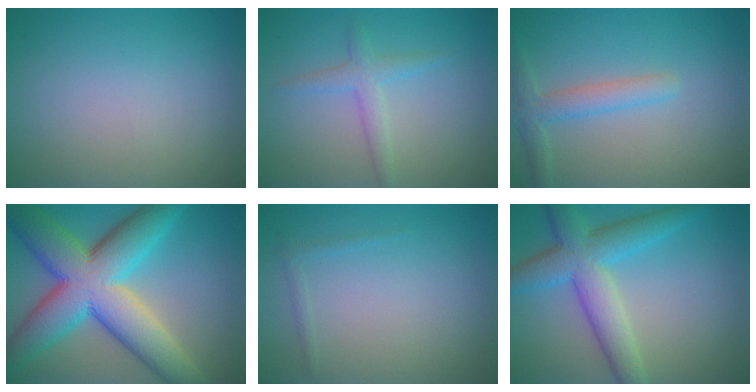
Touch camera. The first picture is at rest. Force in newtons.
{"total": 2.2, "press": 2.2, "slide": 0.1}
{"total": 2.6, "press": 2.6, "slide": 0.2}
{"total": 12.8, "press": 12.7, "slide": 0.6}
{"total": 0.7, "press": 0.7, "slide": 0.0}
{"total": 6.5, "press": 6.5, "slide": 0.1}